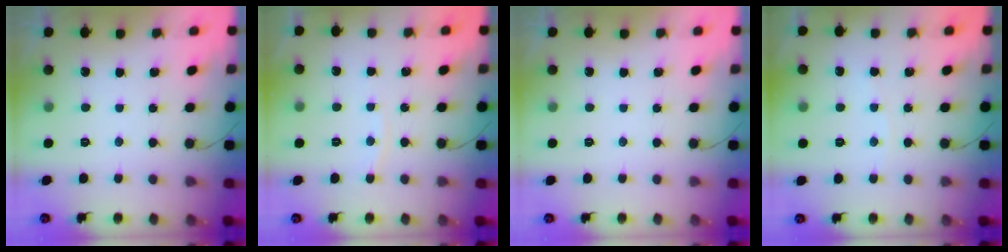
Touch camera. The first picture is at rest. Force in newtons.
{"total": 3.2, "press": 3.1, "slide": 0.4}
{"total": 0.0}
{"total": 1.5, "press": 1.4, "slide": 0.3}